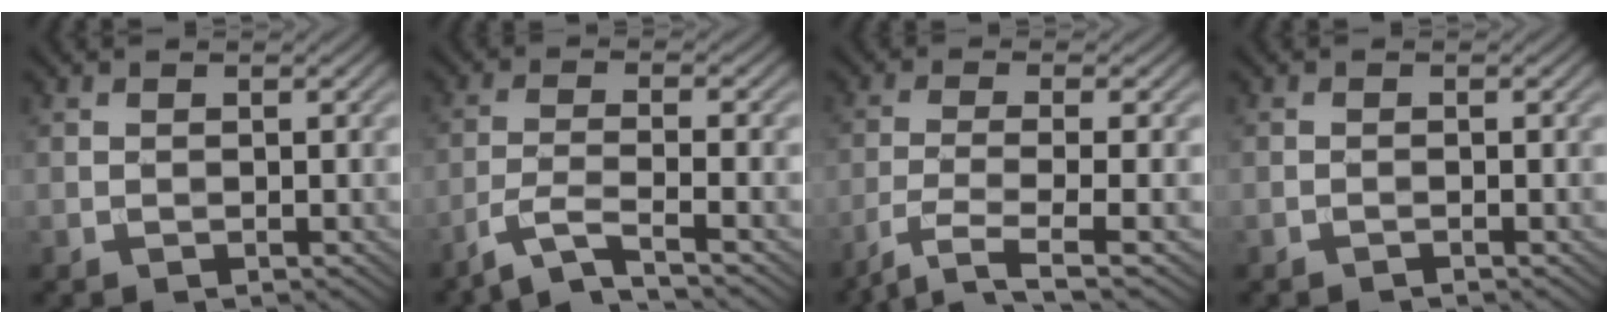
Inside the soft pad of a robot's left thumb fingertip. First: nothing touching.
{"total": 5.1, "force": [-3.7, 0.7, 3.5], "torque": [-0.056, 0.005, -0.089]}
{"total": 5.3, "force": [-3.0, 1.0, 4.2], "torque": [-0.078, -0.006, -0.067]}
{"total": 0.5, "force": [-0.5, 0.0, 0.2], "torque": [-0.004, 0.002, -0.012]}